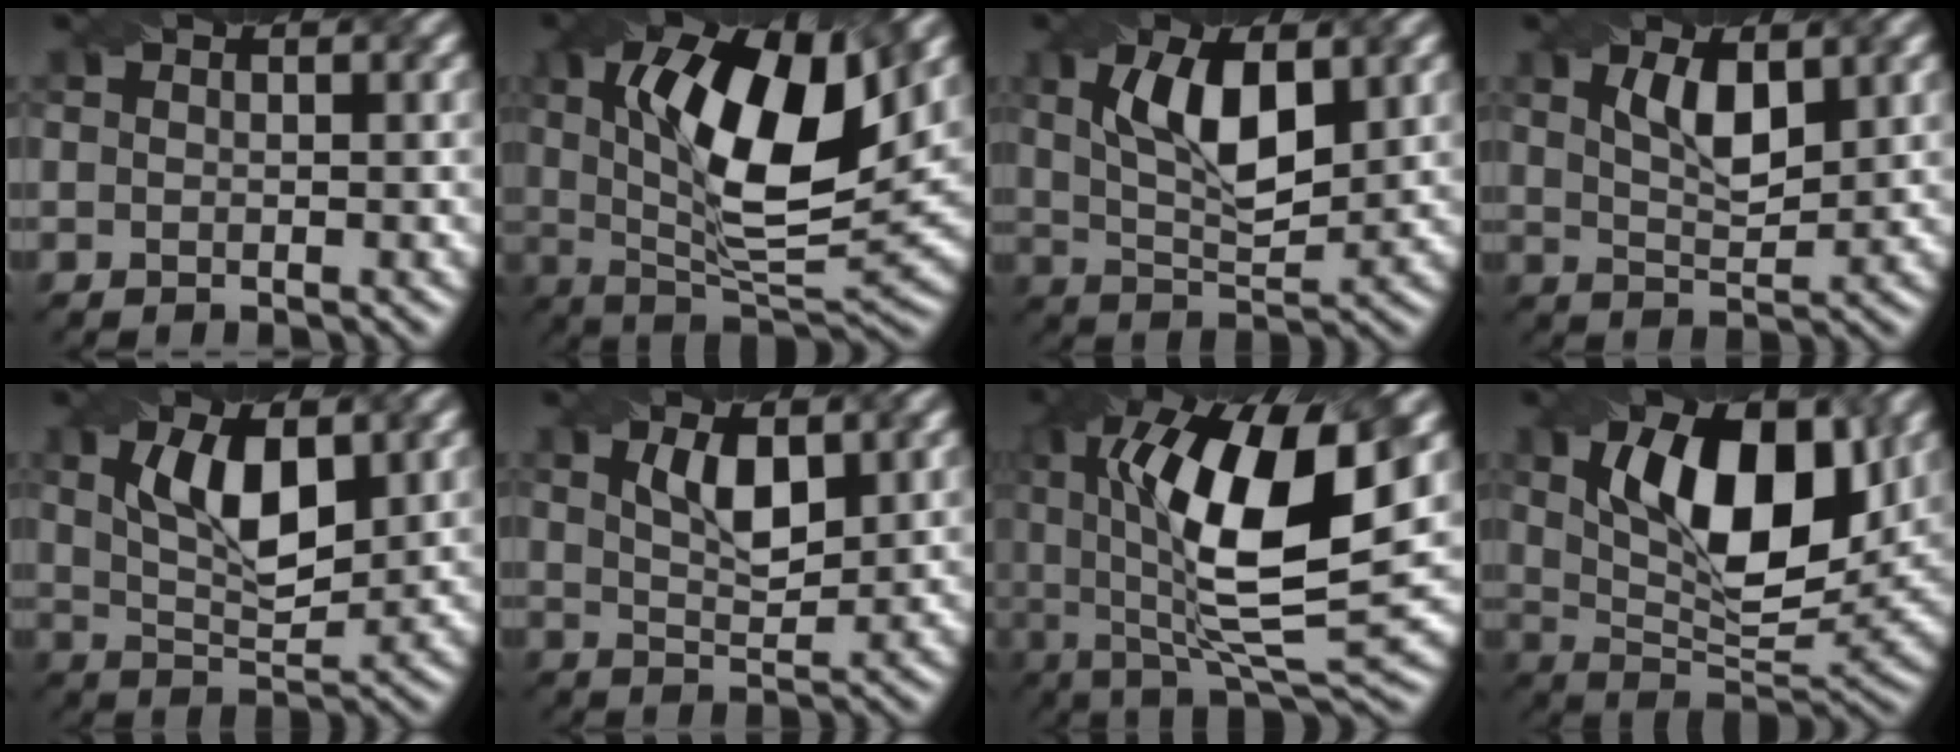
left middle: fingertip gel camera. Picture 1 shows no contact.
{"total": 12.9, "force": [3.4, 4.7, 11.5], "torque": [-0.186, 0.003, 0.054]}
{"total": 7.4, "force": [2.1, 3.1, 6.4], "torque": [-0.120, 0.005, 0.040]}
{"total": 3.9, "force": [1.8, 1.5, 3.2], "torque": [-0.065, -0.002, 0.035]}
{"total": 6.8, "force": [2.1, 2.9, 5.7], "torque": [-0.110, 0.001, 0.040]}
{"total": 3.8, "force": [1.7, 1.5, 3.1], "torque": [-0.061, -0.001, 0.033]}
{"total": 14.6, "force": [2.8, 4.7, 13.6], "torque": [-0.229, 0.000, 0.047]}
{"total": 11.5, "force": [3.5, 5.3, 9.5], "torque": [-0.151, 0.001, 0.056]}